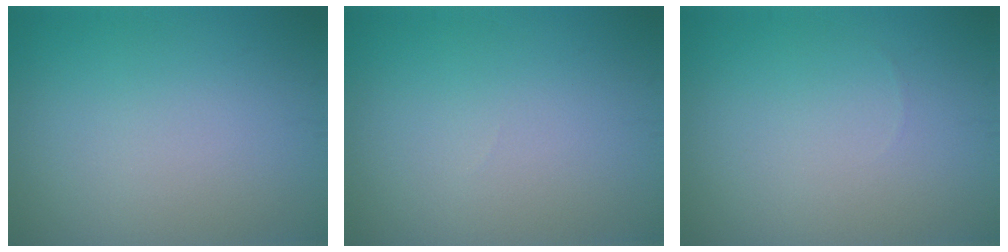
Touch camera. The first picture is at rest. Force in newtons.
{"total": 0.0}
{"total": 0.0}